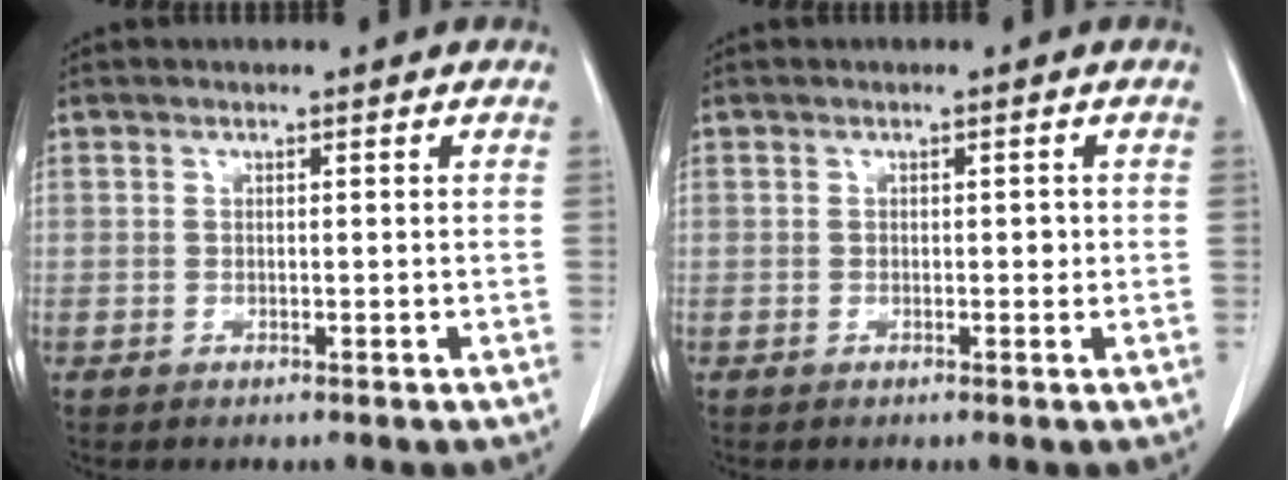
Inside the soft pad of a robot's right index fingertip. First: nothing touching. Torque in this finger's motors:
{"motor_torque": [0.23, -0.17, -0.02, 0.00]}